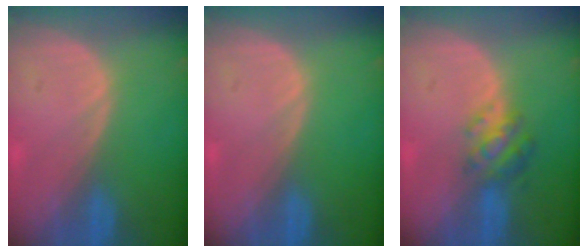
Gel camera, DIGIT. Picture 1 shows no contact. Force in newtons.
{"total": 0.0}
{"total": 4.8, "press": 4.6, "slide": 1.6}